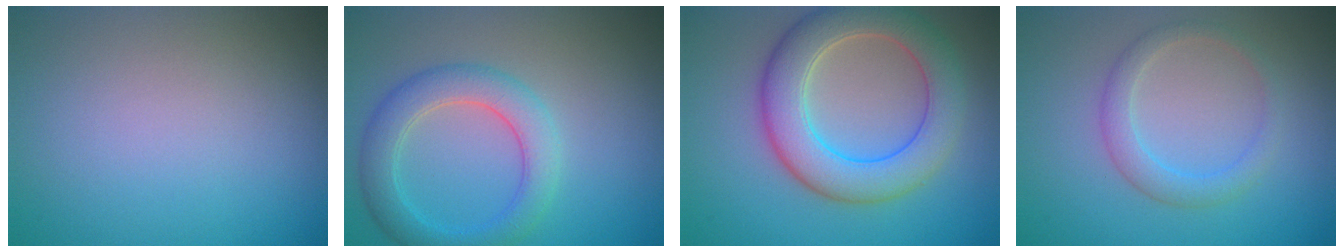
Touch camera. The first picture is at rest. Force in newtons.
{"total": 4.2, "press": 4.2, "slide": 0.1}
{"total": 7.1, "press": 7.1, "slide": 0.3}
{"total": 2.4, "press": 2.4, "slide": 0.1}